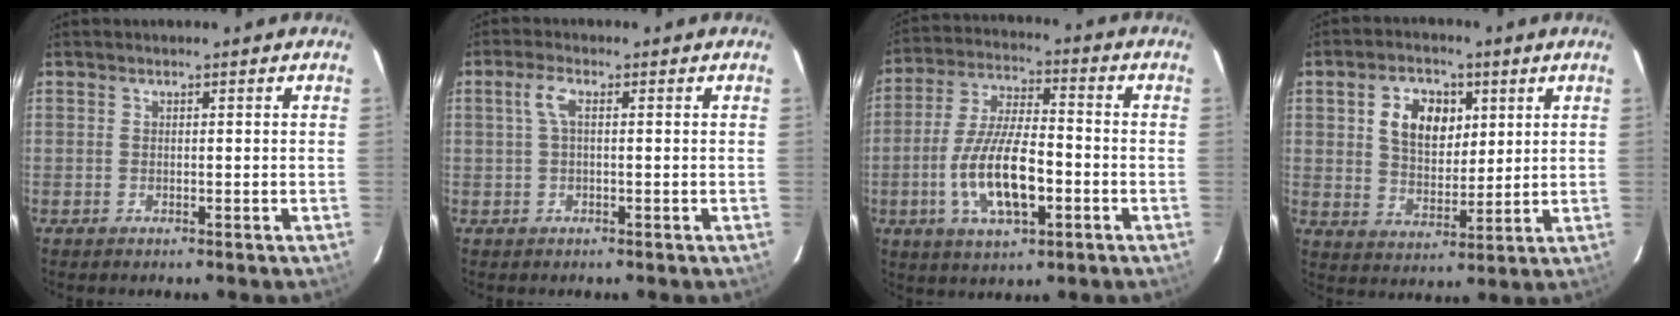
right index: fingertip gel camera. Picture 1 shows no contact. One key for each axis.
{"total": 2.8, "fx": 0.5, "fy": 0.8, "fz": 2.6, "tx": -0.057, "ty": 0.006, "tz": 0.009}
{"total": 13.8, "fx": -4.1, "fy": 4.9, "fz": 12.3, "tx": -0.249, "ty": -0.007, "tz": -0.070}
{"total": 9.6, "fx": 3.3, "fy": 6.4, "fz": 6.3, "tx": -0.114, "ty": 0.017, "tz": 0.063}